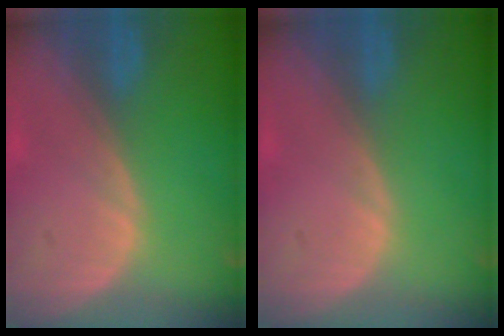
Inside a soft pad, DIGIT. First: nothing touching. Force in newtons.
{"total": 0.0}